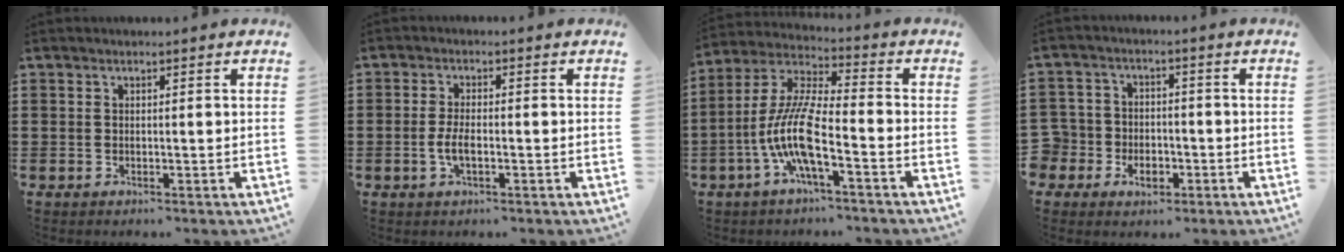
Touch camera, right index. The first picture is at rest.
{"total": 3.2, "force": [-0.8, 1.1, 2.9], "torque": [-0.066, -0.002, -0.019]}
{"total": 10.4, "force": [-4.3, 2.0, 9.2], "torque": [-0.216, -0.013, -0.089]}
{"total": 4.4, "force": [-1.7, 4.0, 0.9], "torque": [-0.046, 0.007, -0.038]}